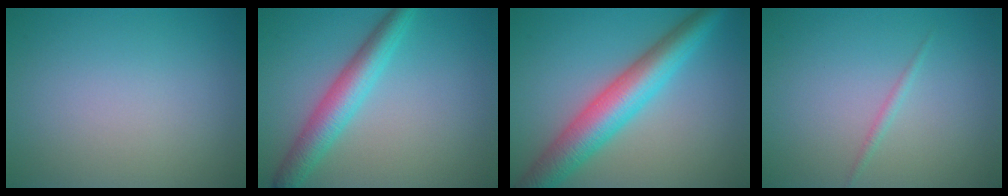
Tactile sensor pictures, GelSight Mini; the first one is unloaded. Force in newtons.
{"total": 4.5, "press": 4.5, "slide": 0.1}
{"total": 7.2, "press": 7.2, "slide": 0.1}
{"total": 0.8, "press": 0.8, "slide": 0.1}